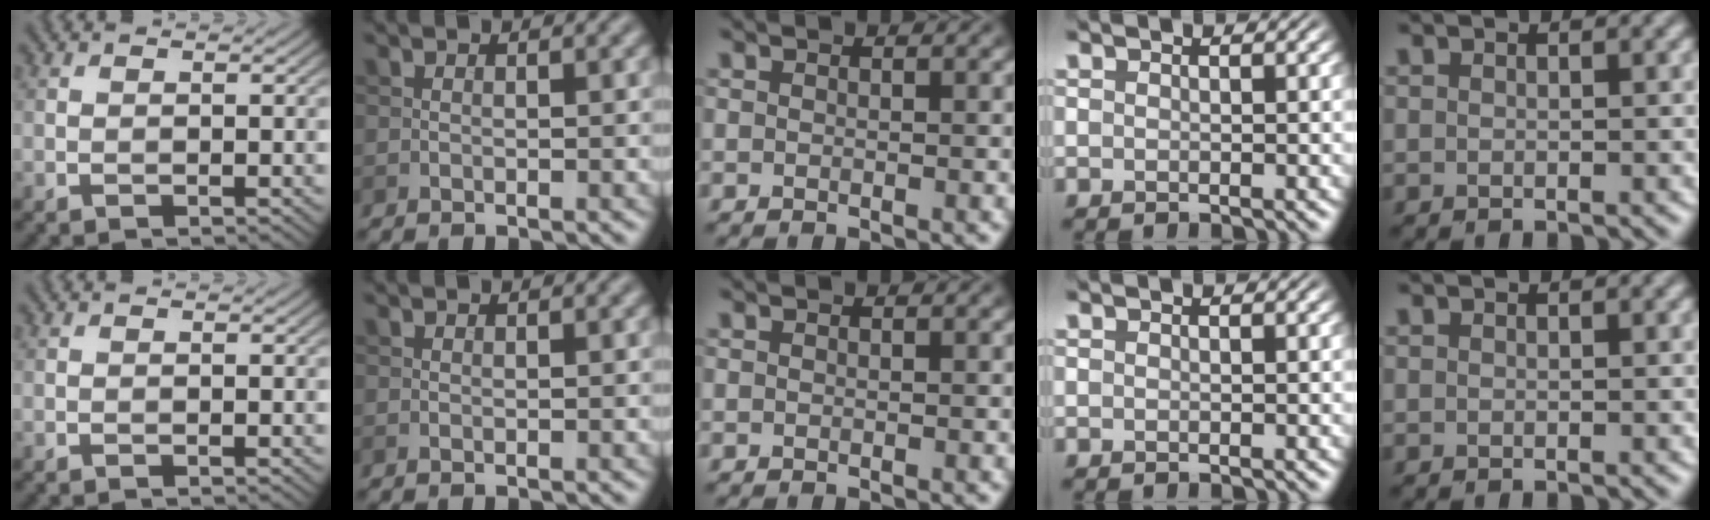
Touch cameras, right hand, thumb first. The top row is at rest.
{}